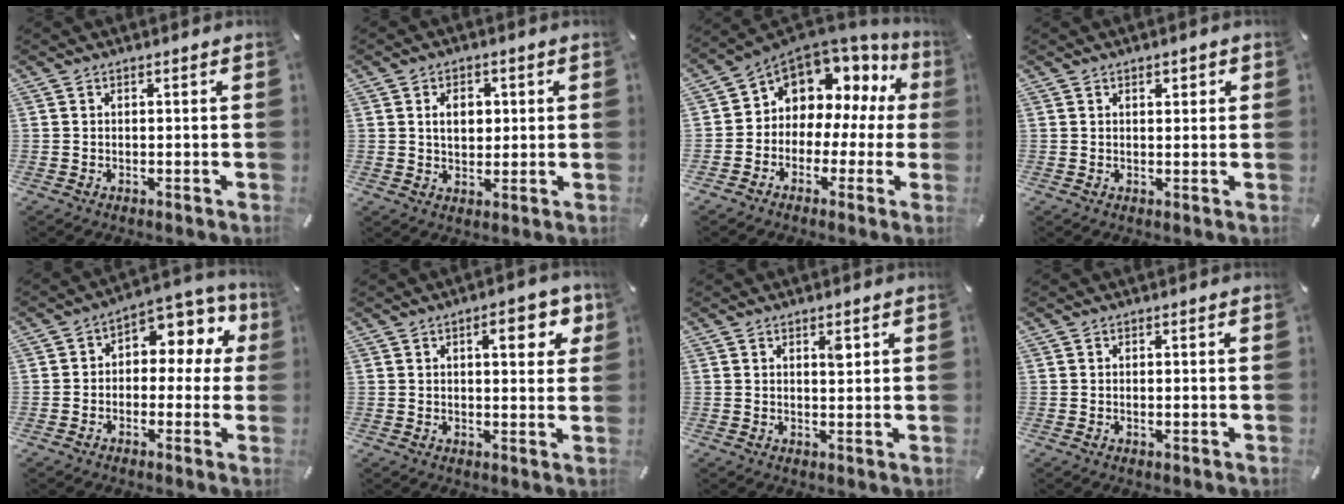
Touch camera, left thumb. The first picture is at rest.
{"total": 5.8, "force": [1.0, 4.4, 3.6], "torque": [-0.055, 0.000, 0.011]}
{"total": 8.3, "force": [4.6, 6.6, 2.0], "torque": [-0.044, -0.053, 0.085]}
{"total": 1.7, "force": [0.7, 1.0, 1.2], "torque": [-0.018, 0.002, 0.008]}
{"total": 7.7, "force": [2.0, 5.5, 4.9], "torque": [-0.072, -0.016, 0.034]}
{"total": 8.5, "force": [3.6, 3.5, 6.9], "torque": [-0.083, -0.009, 0.050]}
{"total": 2.3, "force": [1.1, 1.0, 1.8], "torque": [-0.014, -0.008, 0.013]}
{"total": 0.5, "force": [-0.1, 0.2, 0.5], "torque": [-0.010, -0.002, -0.001]}